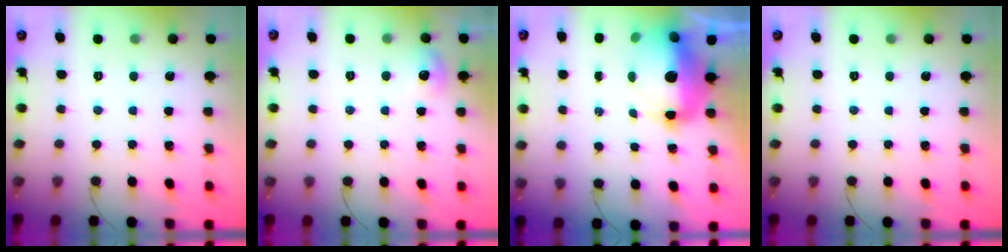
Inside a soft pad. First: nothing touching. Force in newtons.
{"total": 5.9, "press": 5.7, "slide": 1.5}
{"total": 15.6, "press": 14.8, "slide": 4.9}
{"total": 0.0}